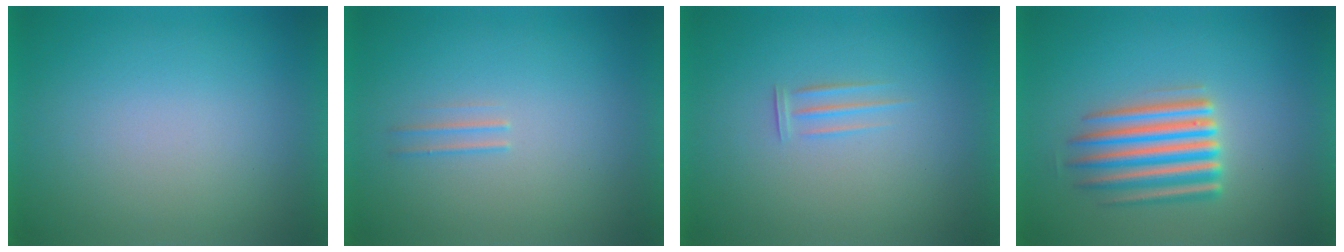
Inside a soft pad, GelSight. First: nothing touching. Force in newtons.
{"total": 1.9}
{"total": 1.7}
{"total": 5.7}